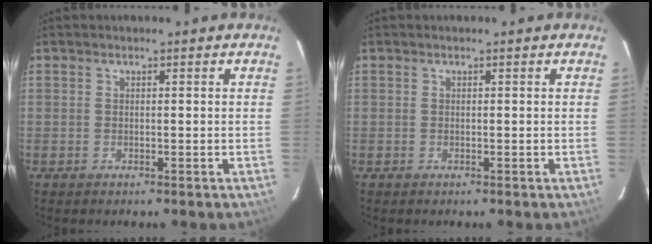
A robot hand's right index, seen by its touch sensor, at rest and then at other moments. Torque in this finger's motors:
{"motor_torque": [0.00, 0.00, 0.00, 0.00]}